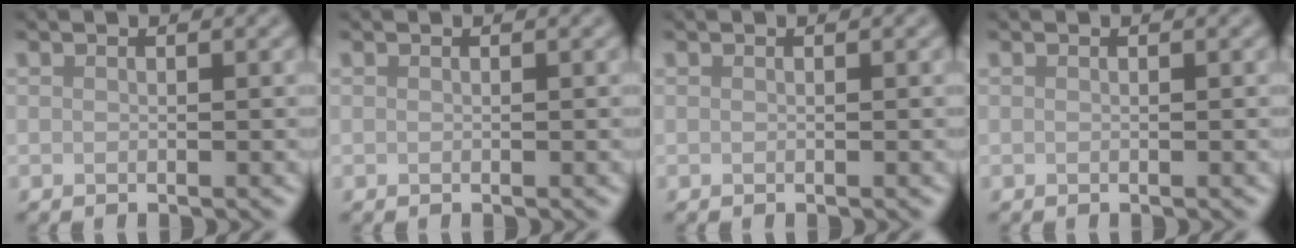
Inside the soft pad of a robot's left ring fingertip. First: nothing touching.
{"total": 0.0}
{"total": 0.0}
{"total": 0.0}